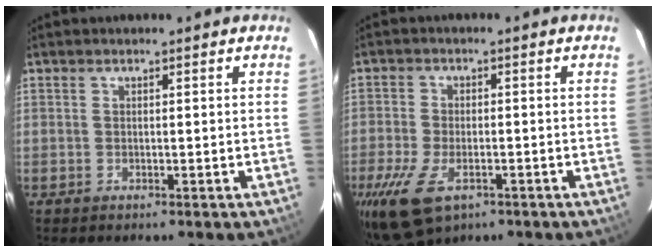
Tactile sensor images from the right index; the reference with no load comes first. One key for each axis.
{"total": 10.3, "fx": -5.7, "fy": 5.4, "fz": 6.7, "tx": -0.162, "ty": -0.030, "tz": -0.101}